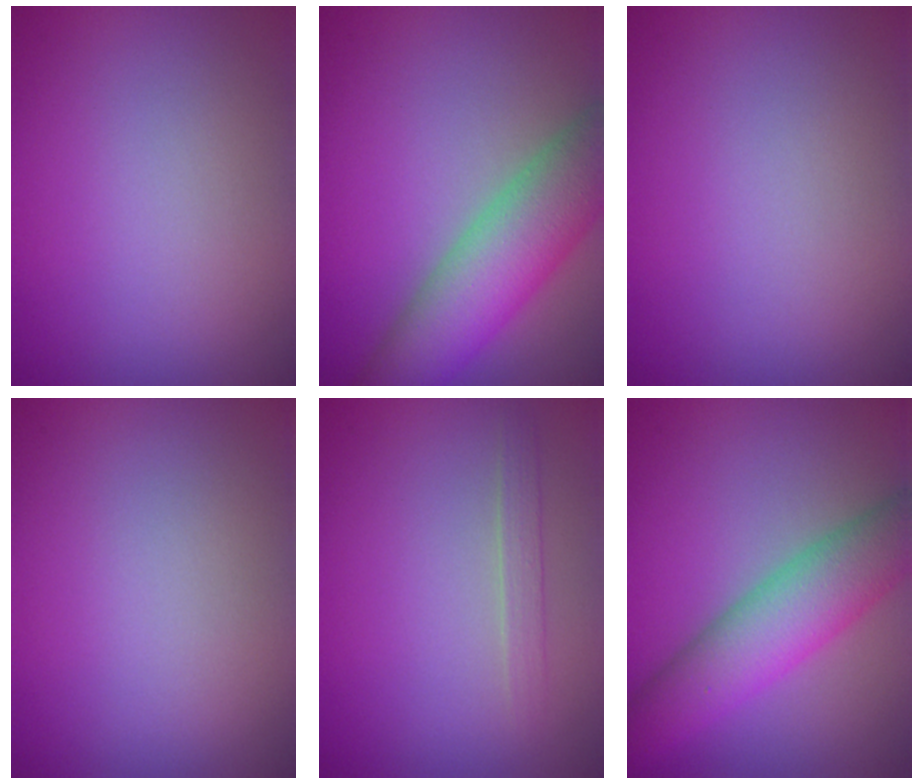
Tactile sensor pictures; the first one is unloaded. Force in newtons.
{"total": 8.3, "press": 8.3, "slide": 0.5}
{"total": 0.0}
{"total": 0.0}
{"total": 1.2, "press": 1.2, "slide": 0.1}
{"total": 6.9, "press": 6.9, "slide": 0.1}